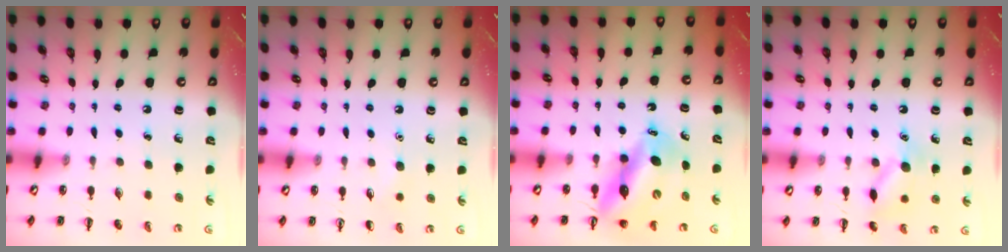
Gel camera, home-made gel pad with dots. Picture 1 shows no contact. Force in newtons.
{"total": 3.4, "press": 3.3, "slide": 1.0}
{"total": 12.0, "press": 11.4, "slide": 3.7}
{"total": 10.4, "press": 10.4, "slide": 0.5}